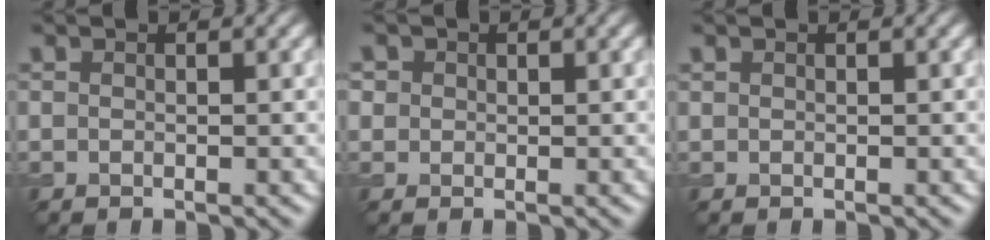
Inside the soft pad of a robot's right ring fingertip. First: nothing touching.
{"total": 1.2, "force": [0.5, 1.1, 0.3], "torque": [-0.002, -0.003, 0.005]}
{"total": 0.0}